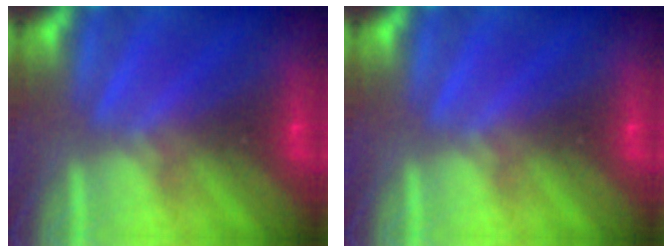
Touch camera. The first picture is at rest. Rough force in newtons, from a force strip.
{"total": 0.0}